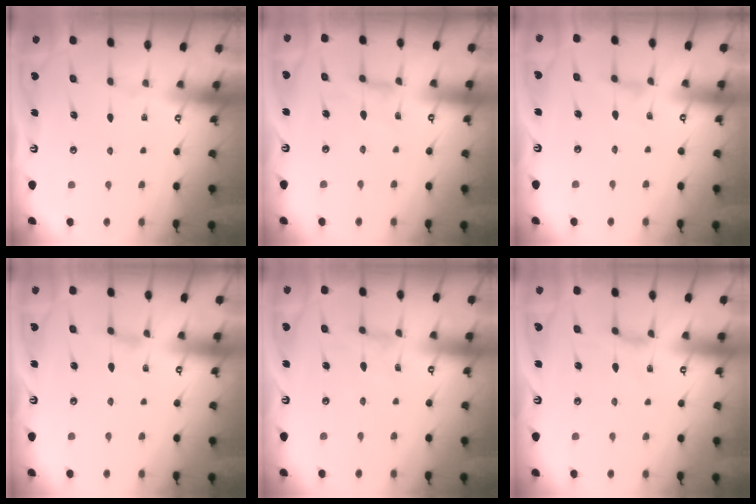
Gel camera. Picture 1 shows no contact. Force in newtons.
{"total": 3.2, "press": 3.2, "slide": 0.5}
{"total": 1.3, "press": 1.3, "slide": 0.2}
{"total": 1.0, "press": 1.0, "slide": 0.1}
{"total": 0.8, "press": 0.8, "slide": 0.3}
{"total": 0.8, "press": 0.7, "slide": 0.4}